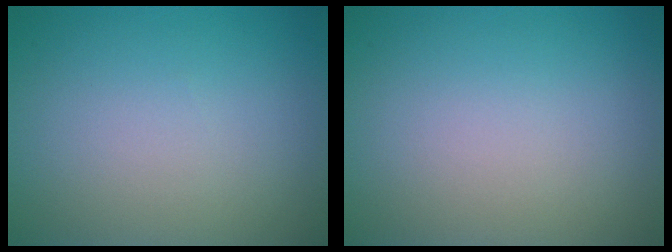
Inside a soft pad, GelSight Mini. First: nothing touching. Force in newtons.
{"total": 0.0}